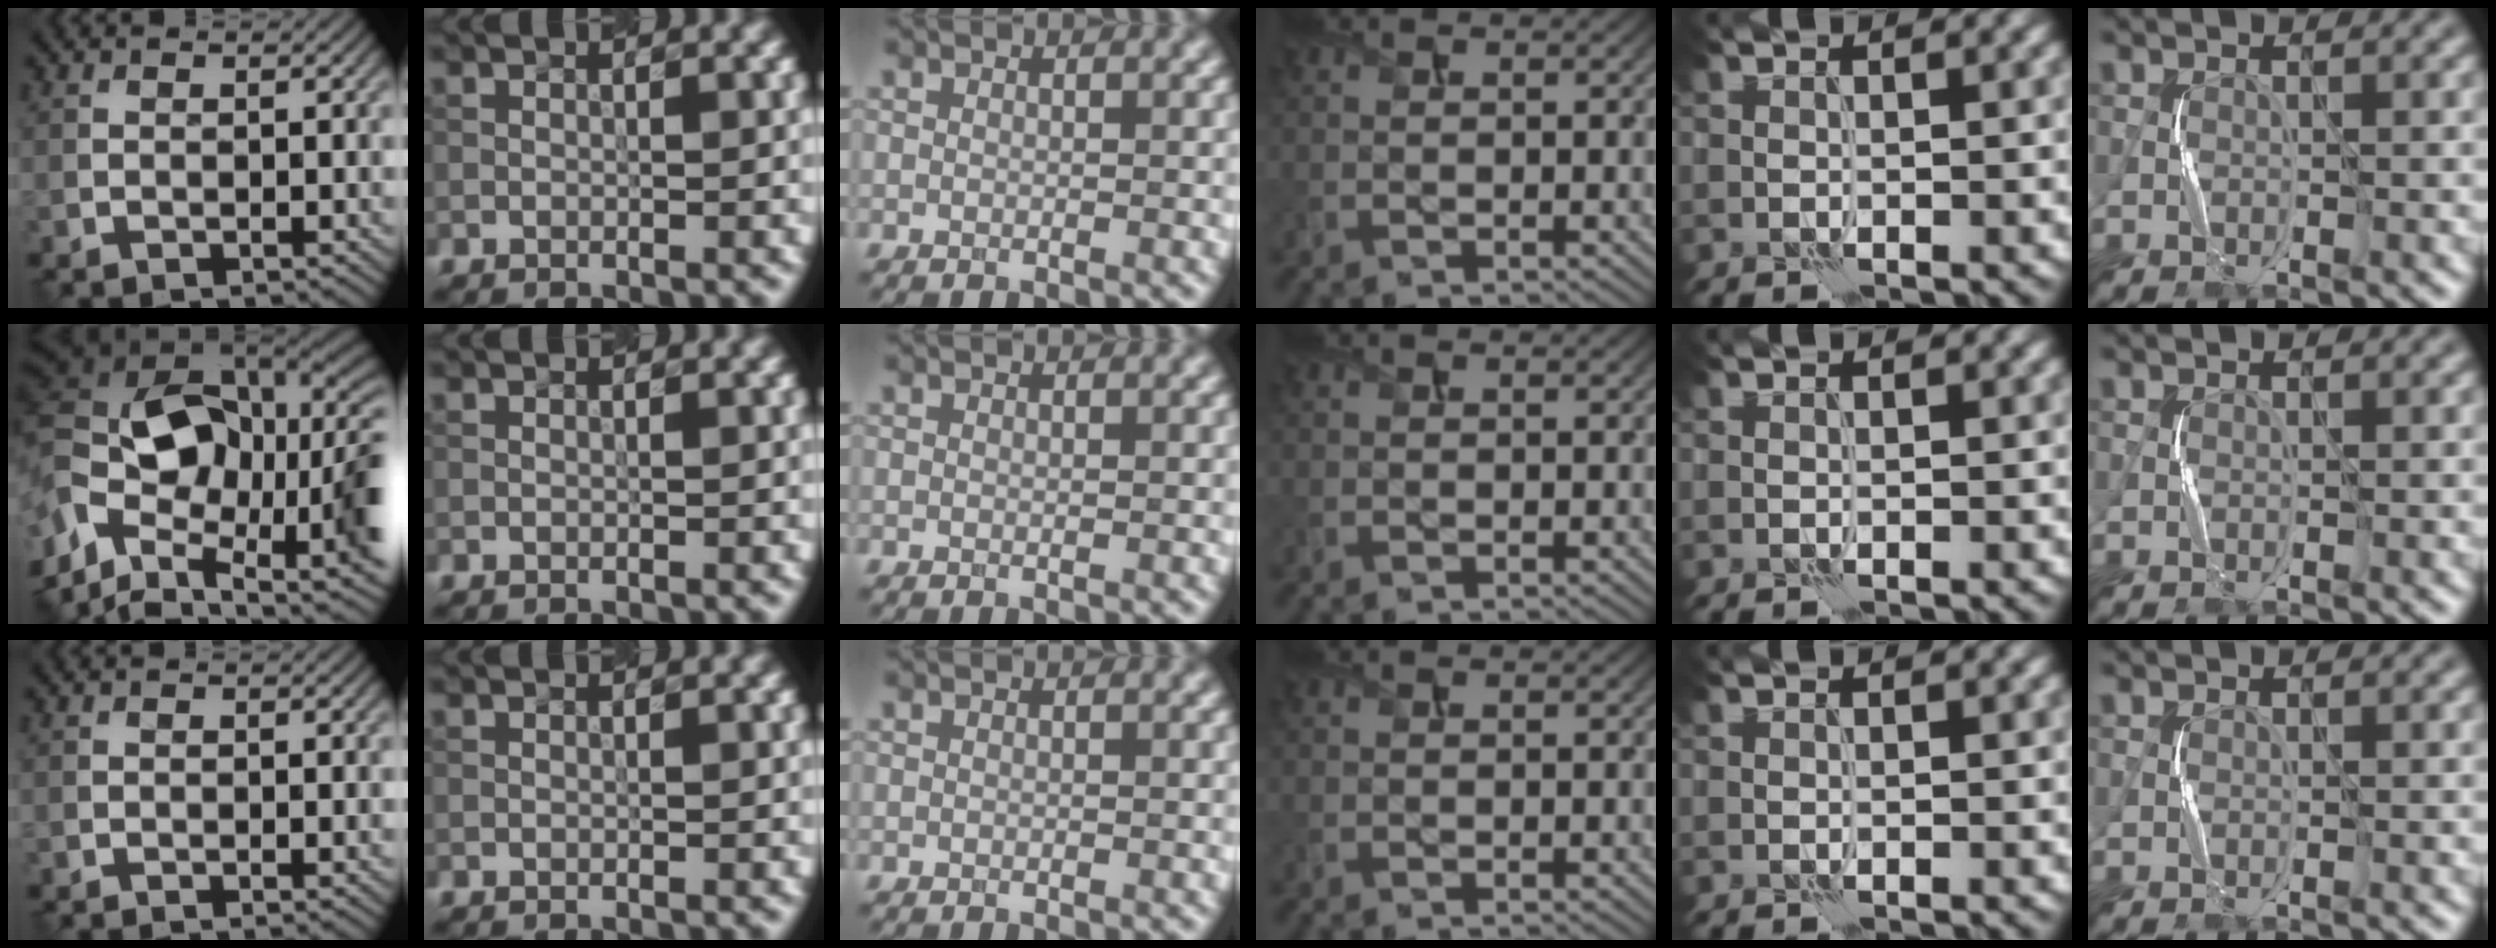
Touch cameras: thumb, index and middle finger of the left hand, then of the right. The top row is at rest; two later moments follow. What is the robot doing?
{"motion": "squeeze", "object": "stress ball aka squeeze ball"}